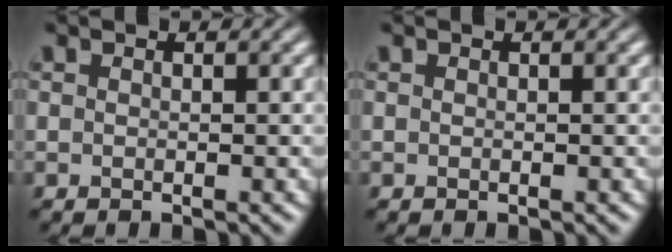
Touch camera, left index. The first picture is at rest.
{"total": 0.0}